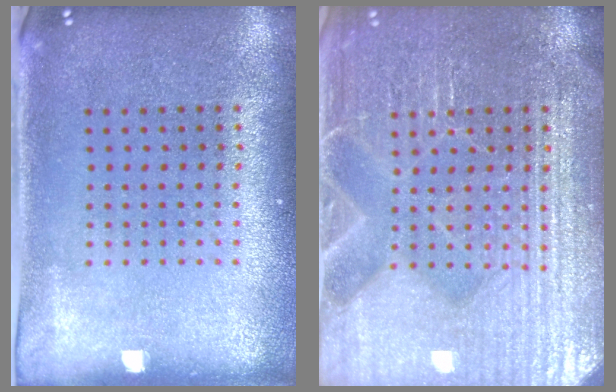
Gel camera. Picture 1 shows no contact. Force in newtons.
{"total": 4.8, "press": 4.7, "slide": 0.6}